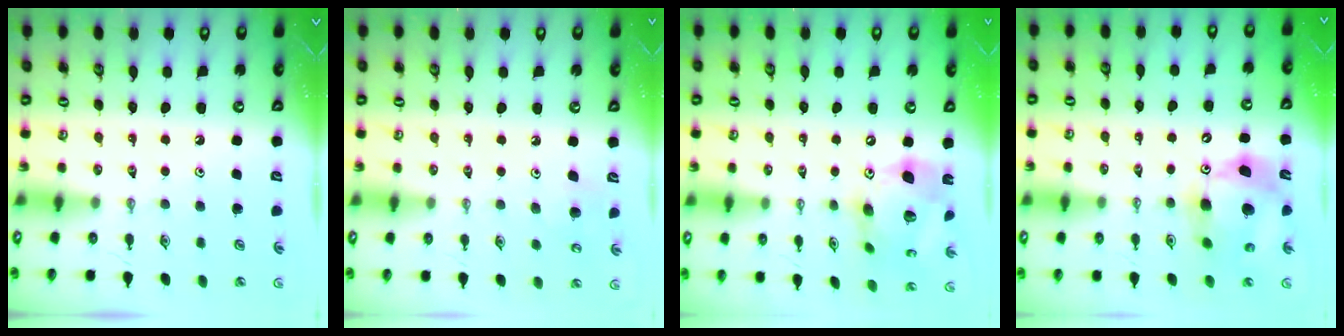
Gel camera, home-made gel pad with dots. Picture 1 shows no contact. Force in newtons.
{"total": 6.9, "press": 6.8, "slide": 0.8}
{"total": 19.4, "press": 19.2, "slide": 2.0}
{"total": 14.5, "press": 14.3, "slide": 2.3}